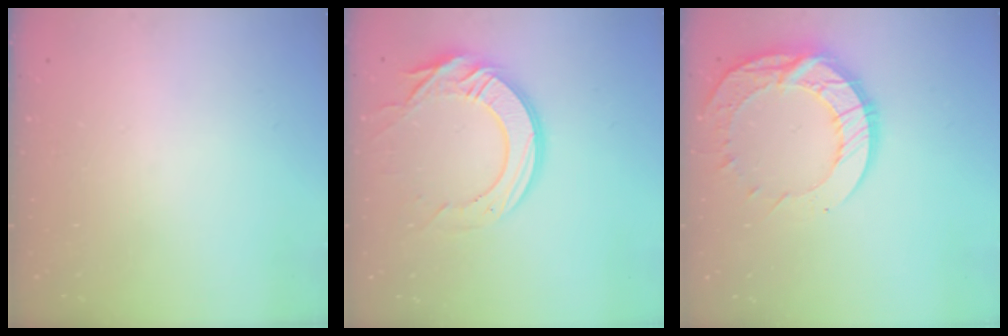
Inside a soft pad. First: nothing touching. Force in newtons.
{"total": 15.8, "press": 15.7, "slide": 1.7}
{"total": 15.6, "press": 15.6, "slide": 1.2}